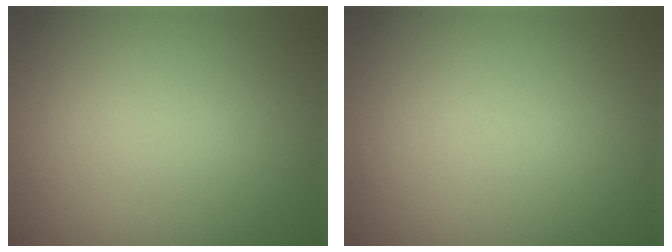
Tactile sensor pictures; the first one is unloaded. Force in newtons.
{"total": 0.0}